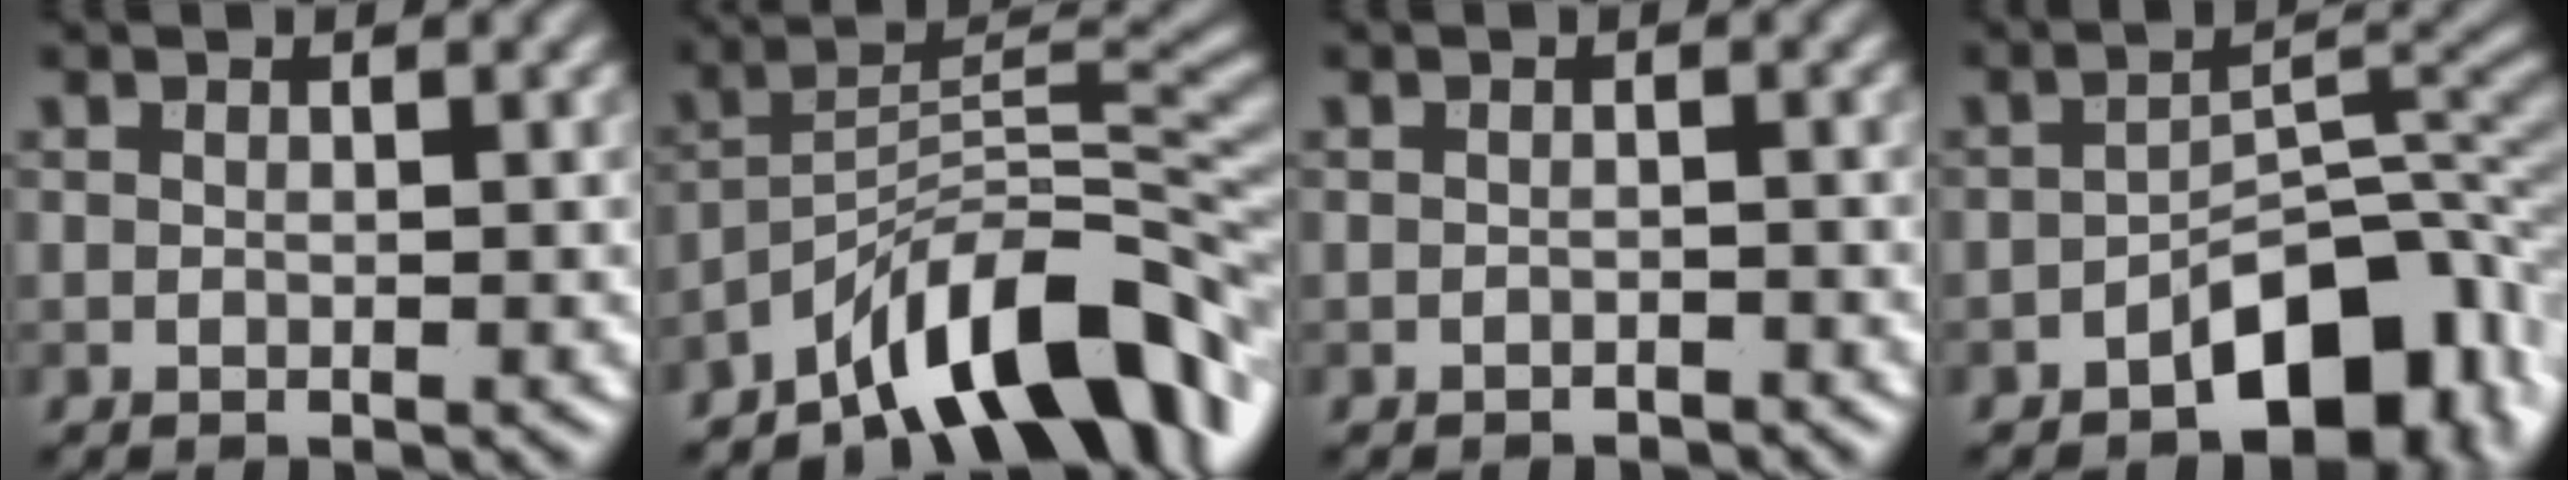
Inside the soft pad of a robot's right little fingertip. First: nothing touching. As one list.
[{"total": 10.2, "force": [-7.3, 3.0, 6.5], "torque": [-0.086, 0.010, -0.138]}, {"total": 0.9, "force": [-0.8, 0.3, 0.2], "torque": [0.000, 0.000, -0.013]}, {"total": 7.5, "force": [-4.0, 3.9, 5.1], "torque": [-0.058, 0.006, -0.070]}]